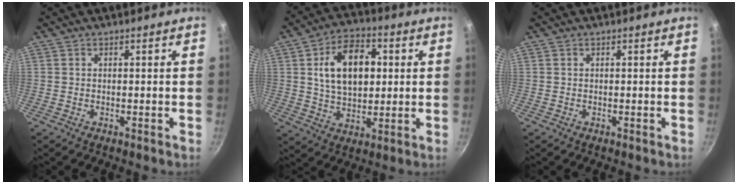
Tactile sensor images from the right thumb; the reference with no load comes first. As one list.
[{"total": 14.5, "force": [2.8, 9.3, 10.7], "torque": [-0.148, 0.001, 0.045]}, {"total": 0.0}]